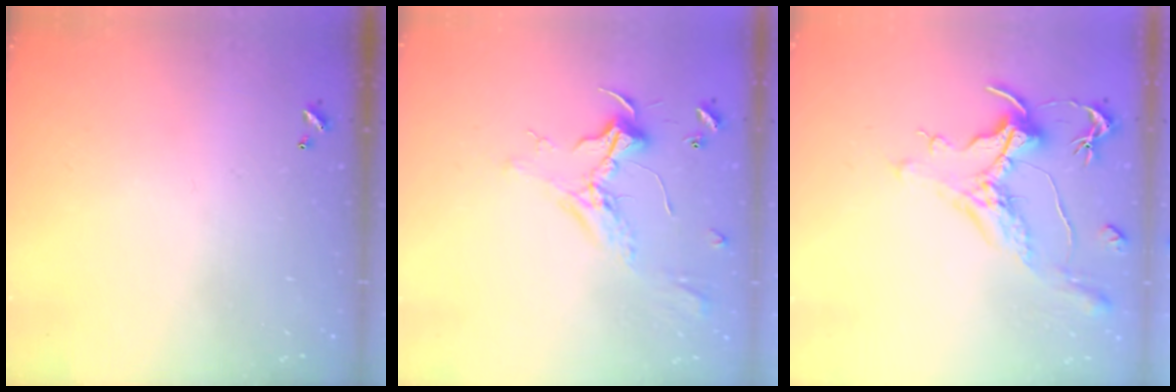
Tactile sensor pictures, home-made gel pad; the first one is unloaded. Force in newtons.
{"total": 2.3, "press": 2.2, "slide": 0.9}
{"total": 1.3, "press": 1.1, "slide": 0.7}